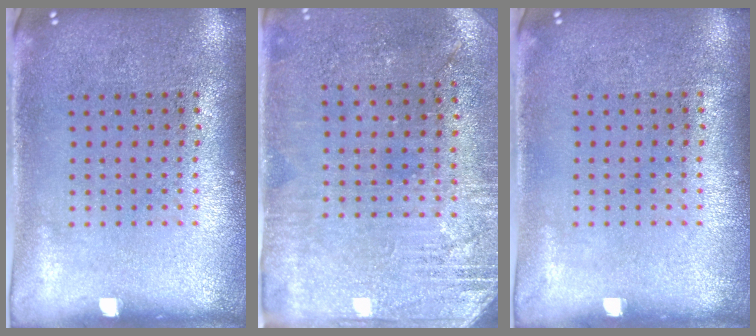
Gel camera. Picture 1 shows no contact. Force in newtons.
{"total": 2.8, "press": 2.5, "slide": 1.2}
{"total": 0.0}